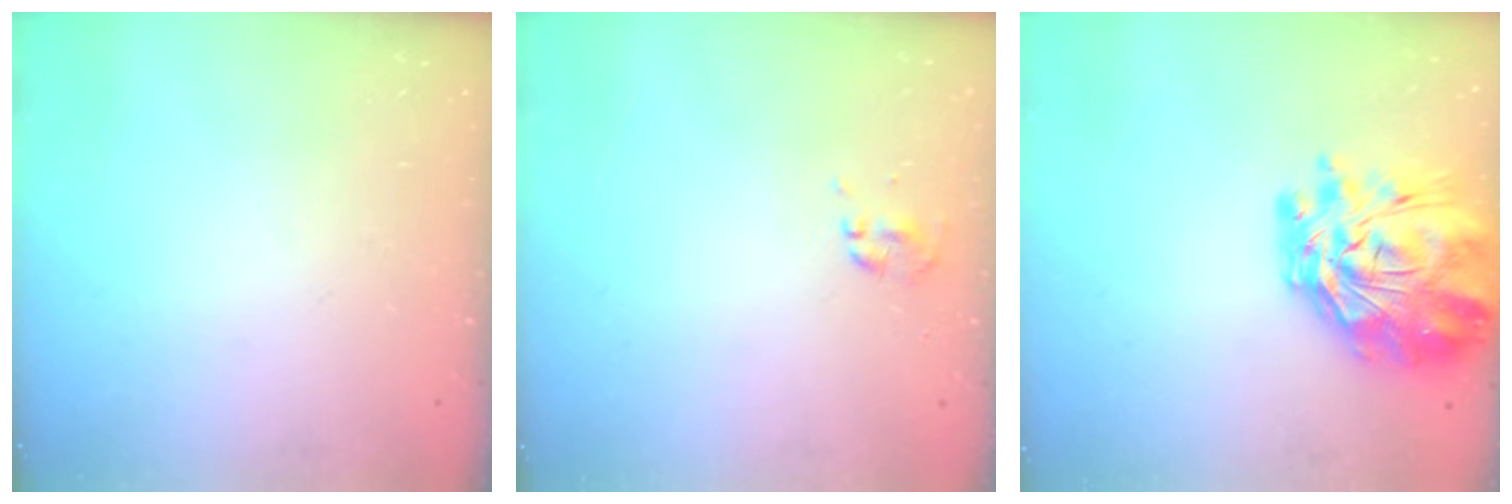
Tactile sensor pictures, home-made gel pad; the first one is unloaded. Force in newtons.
{"total": 0.0}
{"total": 10.1, "press": 9.4, "slide": 3.7}